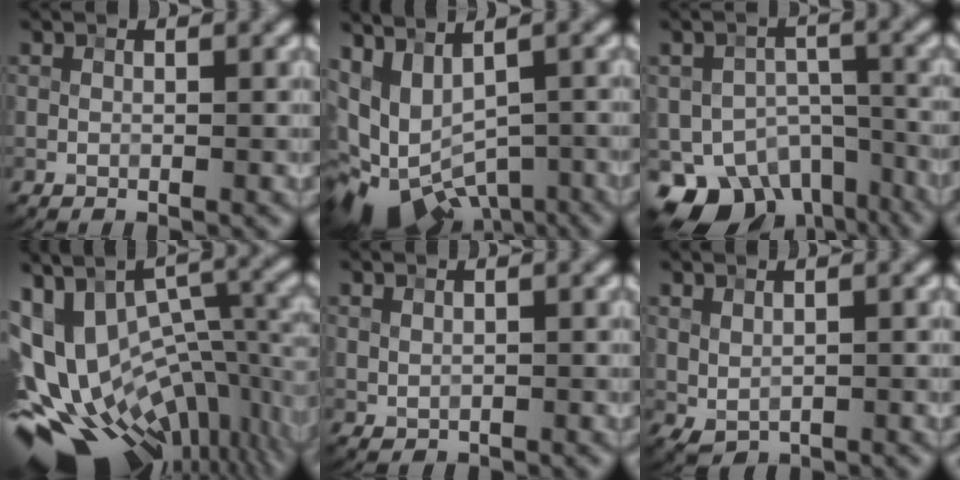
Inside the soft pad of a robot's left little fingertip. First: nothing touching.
{"total": 9.4, "force": [-2.8, 5.5, 7.1], "torque": [-0.114, -0.015, -0.024]}
{"total": 10.4, "force": [-7.1, 6.0, 4.7], "torque": [-0.077, -0.007, -0.104]}
{"total": 15.7, "force": [-4.6, 9.4, 11.6], "torque": [-0.179, 0.029, -0.048]}
{"total": 0.7, "force": [0.4, 0.4, 0.4], "torque": [-0.012, -0.001, 0.013]}
{"total": 1.3, "force": [0.8, 0.6, 0.8], "torque": [-0.021, -0.004, 0.023]}